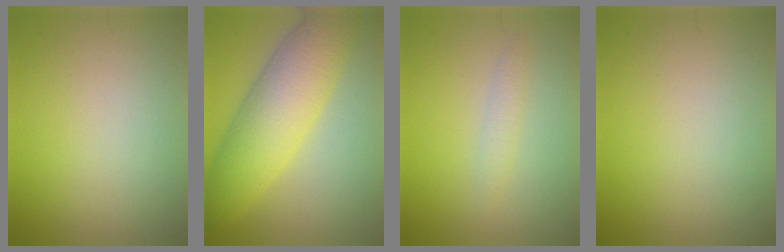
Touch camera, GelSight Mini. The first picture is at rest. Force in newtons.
{"total": 8.0, "press": 8.0, "slide": 0.1}
{"total": 1.3, "press": 1.3, "slide": 0.0}
{"total": 0.0}